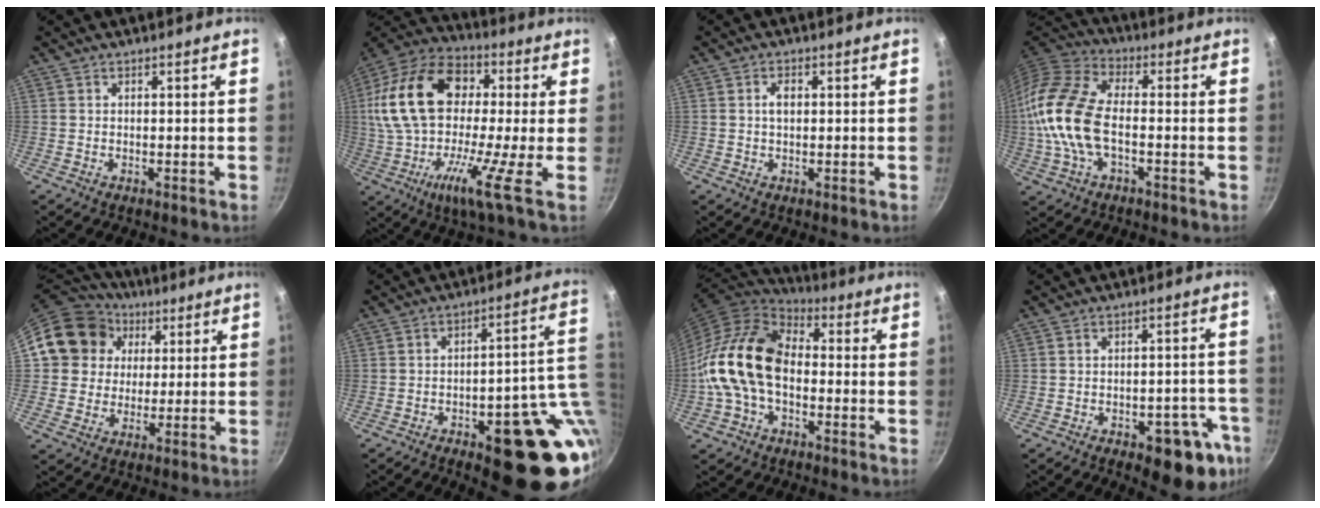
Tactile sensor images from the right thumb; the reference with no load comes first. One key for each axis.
{"total": 22.6, "fx": 0.1, "fy": 9.2, "fz": 20.6, "tx": -0.370, "ty": 0.026, "tz": -0.036}
{"total": 2.6, "fx": 0.4, "fy": 1.6, "fz": 2.0, "tx": -0.028, "ty": 0.004, "tz": 0.007}
{"total": 16.2, "fx": -2.0, "fy": 9.1, "fz": 13.3, "tx": -0.260, "ty": 0.031, "tz": -0.053}
{"total": 14.8, "fx": 4.0, "fy": 13.2, "fz": 5.2, "tx": -0.070, "ty": 0.018, "tz": 0.063}
{"total": 19.9, "fx": -5.1, "fy": 7.8, "fz": 17.6, "tx": -0.162, "ty": 0.017, "tz": -0.059}
{"total": 16.5, "fx": -2.0, "fy": 11.1, "fz": 12.0, "tx": -0.201, "ty": 0.040, "tz": -0.054}
{"total": 12.8, "fx": -6.5, "fy": 6.0, "fz": 9.3, "tx": -0.053, "ty": 0.033, "tz": -0.078}